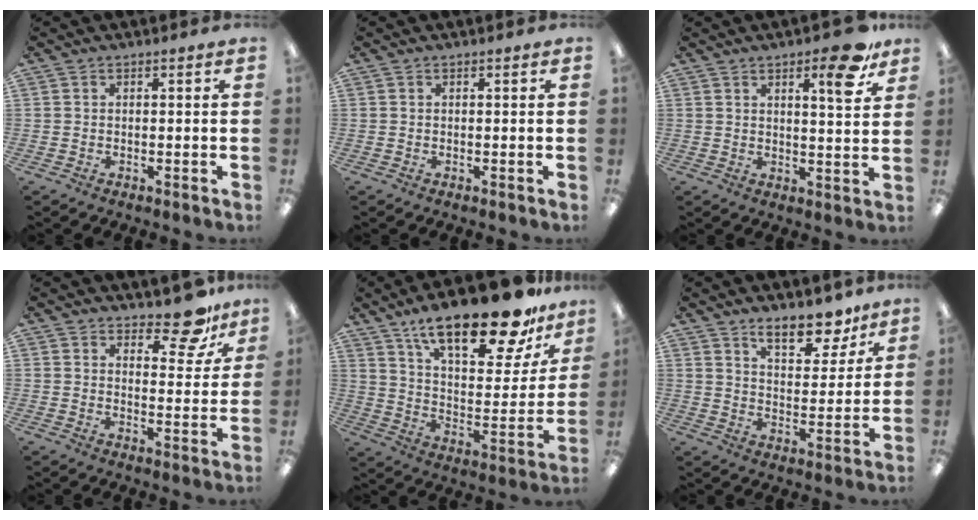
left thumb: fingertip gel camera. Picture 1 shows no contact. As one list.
[{"total": 0.0}, {"total": 9.9, "force": [6.3, 2.7, 7.1], "torque": [-0.090, -0.033, 0.096]}, {"total": 10.8, "force": [8.4, 3.9, 5.5], "torque": [-0.051, -0.060, 0.142]}, {"total": 26.0, "force": [18.6, 8.5, 16.0], "torque": [-0.239, -0.124, 0.304]}, {"total": 11.0, "force": [8.9, 4.1, 4.8], "torque": [-0.056, -0.058, 0.157]}]